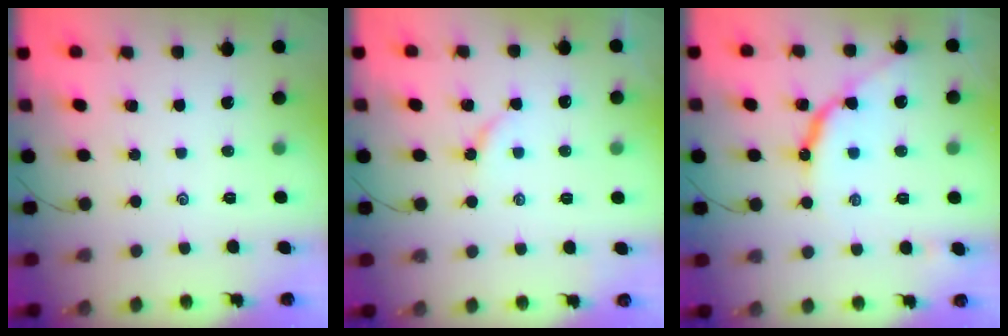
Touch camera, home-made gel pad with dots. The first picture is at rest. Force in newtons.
{"total": 2.7, "press": 2.6, "slide": 0.5}
{"total": 10.0, "press": 10.0, "slide": 1.1}